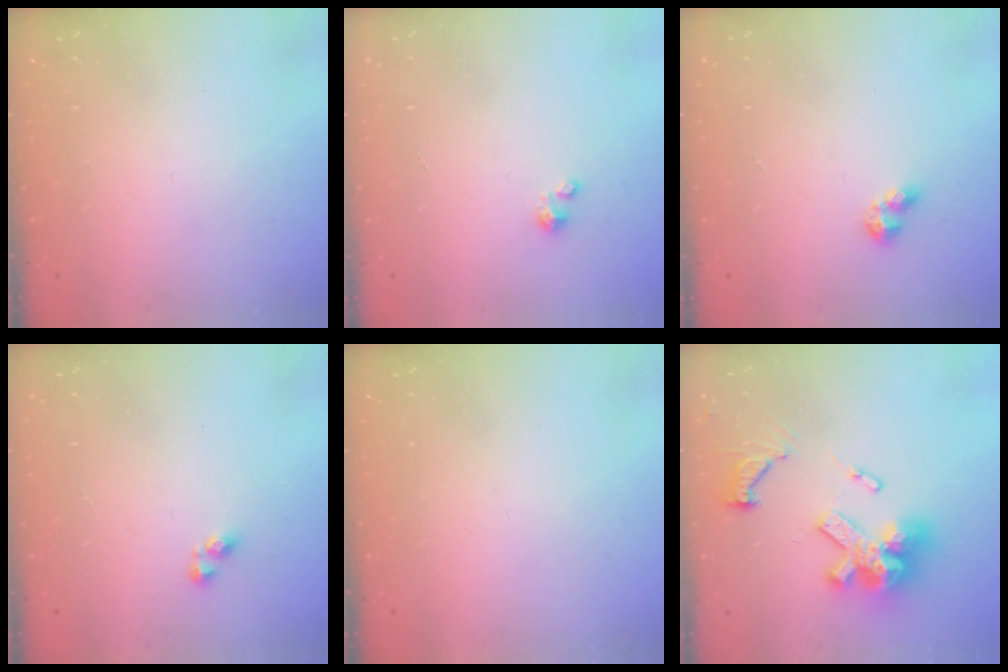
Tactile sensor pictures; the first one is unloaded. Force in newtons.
{"total": 1.2, "press": 1.1, "slide": 0.1}
{"total": 3.4, "press": 3.4, "slide": 0.5}
{"total": 3.2, "press": 3.2, "slide": 0.6}
{"total": 0.0}
{"total": 18.5, "press": 18.3, "slide": 2.4}